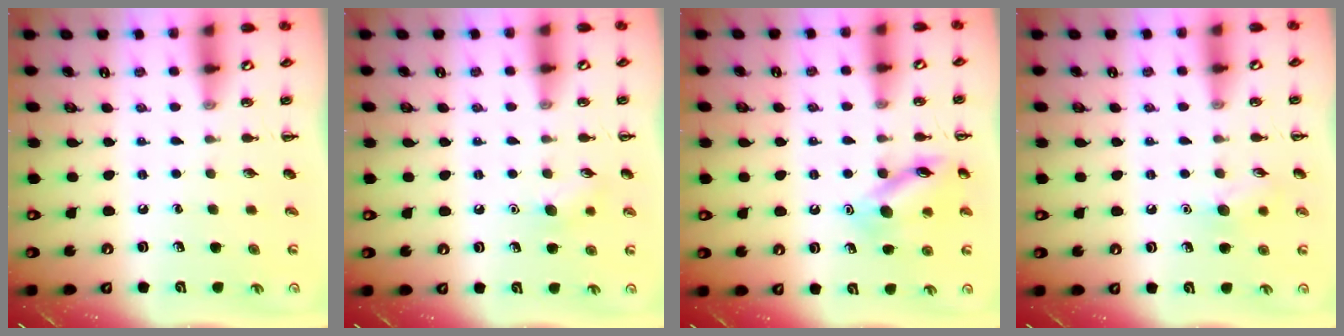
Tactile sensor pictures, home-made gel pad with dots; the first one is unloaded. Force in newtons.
{"total": 8.2, "press": 7.9, "slide": 2.0}
{"total": 13.1, "press": 13.1, "slide": 0.7}
{"total": 7.1, "press": 7.0, "slide": 1.4}